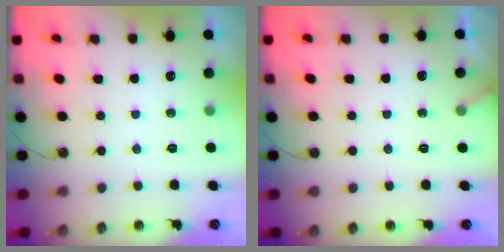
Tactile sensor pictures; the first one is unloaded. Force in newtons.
{"total": 1.7, "press": 1.7, "slide": 0.1}